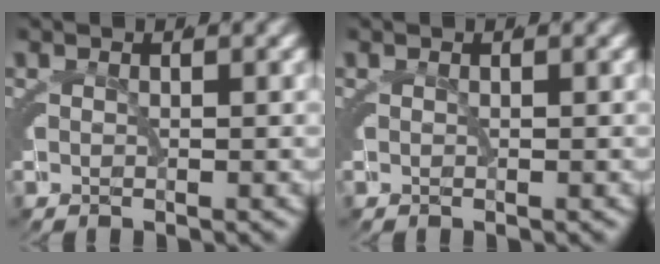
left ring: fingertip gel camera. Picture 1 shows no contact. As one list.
[{"total": 0.0}]